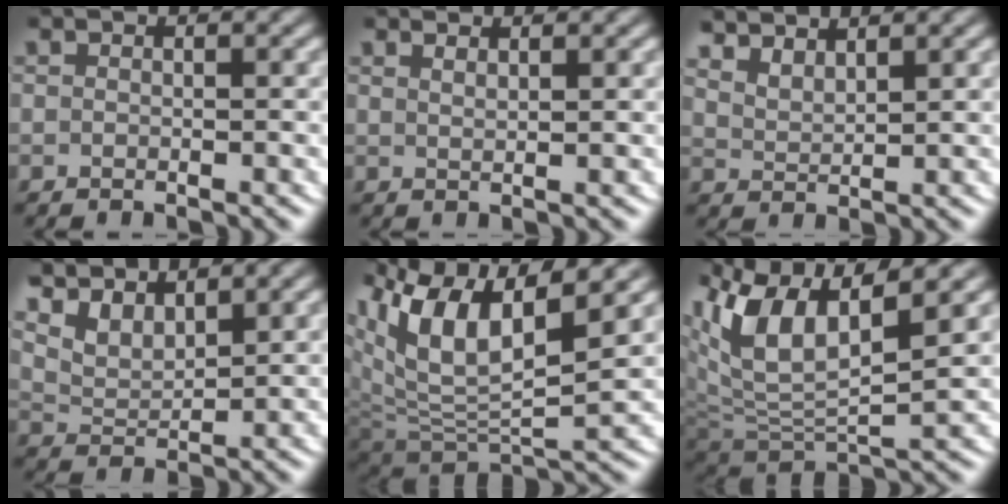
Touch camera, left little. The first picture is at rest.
{"total": 1.4, "force": [1.2, -0.6, 0.6], "torque": [-0.008, -0.007, 0.027]}
{"total": 3.6, "force": [2.9, 1.5, 1.5], "torque": [-0.038, -0.005, 0.052]}
{"total": 5.6, "force": [3.7, 3.2, 2.6], "torque": [-0.063, -0.006, 0.057]}
{"total": 11.3, "force": [2.8, 7.2, 8.2], "torque": [-0.168, -0.013, 0.046]}
{"total": 8.9, "force": [2.5, 5.4, 6.6], "torque": [-0.153, -0.012, 0.044]}